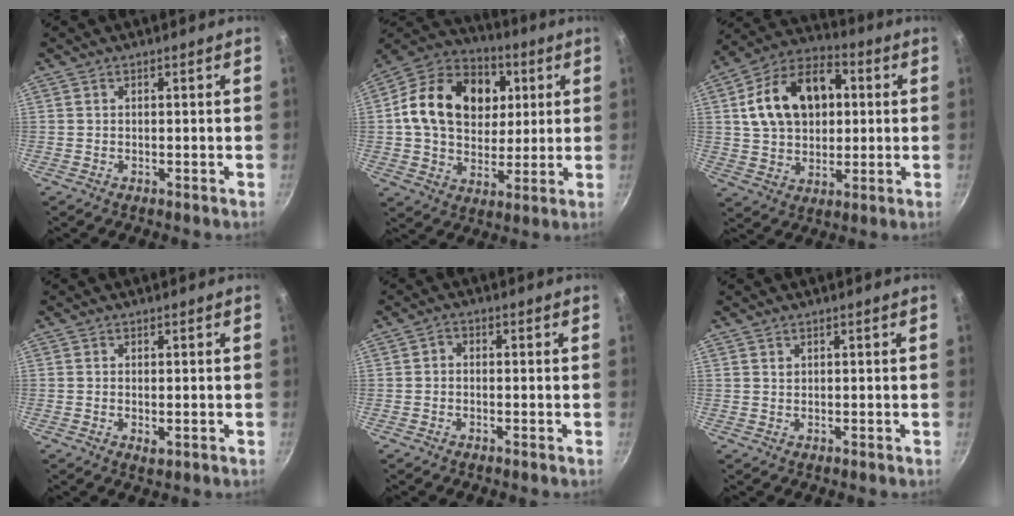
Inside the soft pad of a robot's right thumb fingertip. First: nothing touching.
{"total": 21.3, "force": [4.3, 16.1, 13.2], "torque": [-0.196, 0.014, 0.065]}
{"total": 18.2, "force": [3.5, 12.6, 12.6], "torque": [-0.187, 0.020, 0.049]}
{"total": 1.7, "force": [-0.2, 0.9, 1.4], "torque": [-0.023, -0.005, -0.003]}
{"total": 1.6, "force": [-0.3, 1.2, 0.9], "torque": [-0.018, 0.010, -0.010]}
{"total": 0.7, "force": [0.5, 0.4, 0.2], "torque": [-0.004, 0.000, 0.010]}